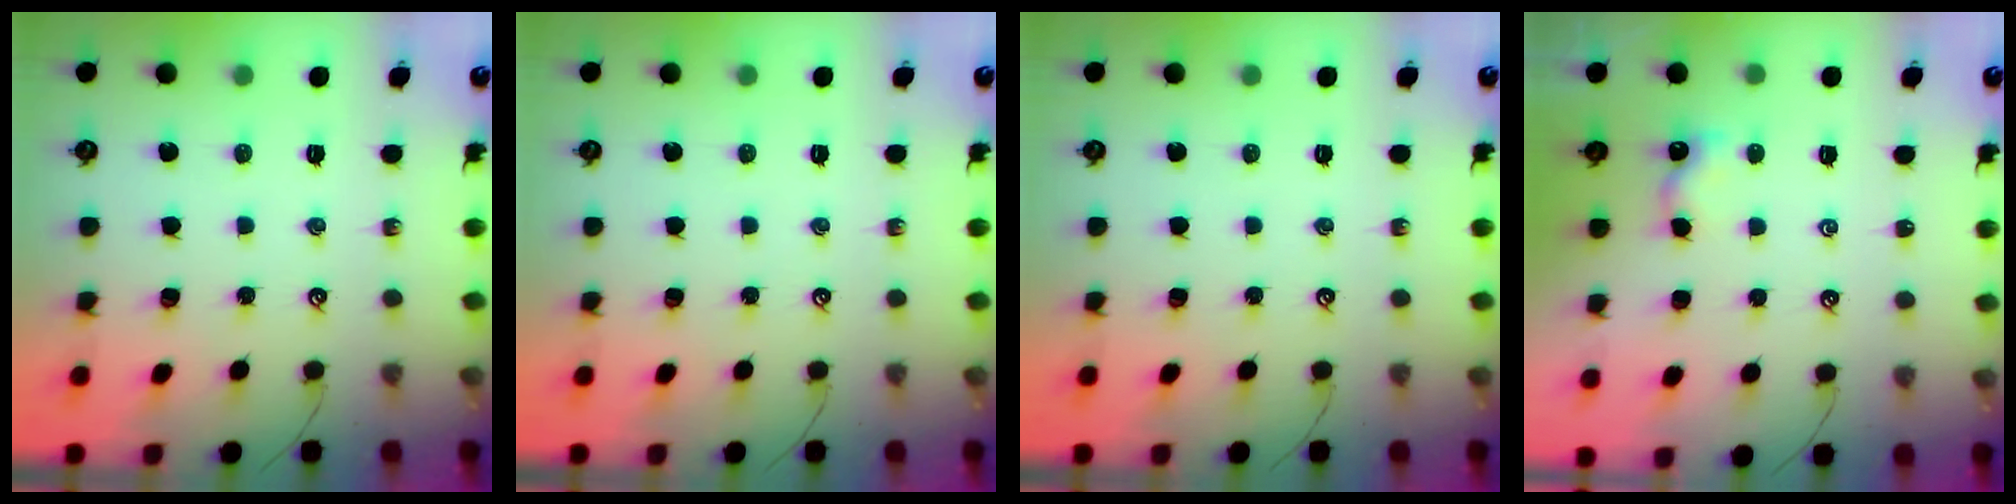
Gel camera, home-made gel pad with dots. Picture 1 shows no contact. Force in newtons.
{"total": 0.0}
{"total": 0.0}
{"total": 0.5, "press": 0.4, "slide": 0.3}